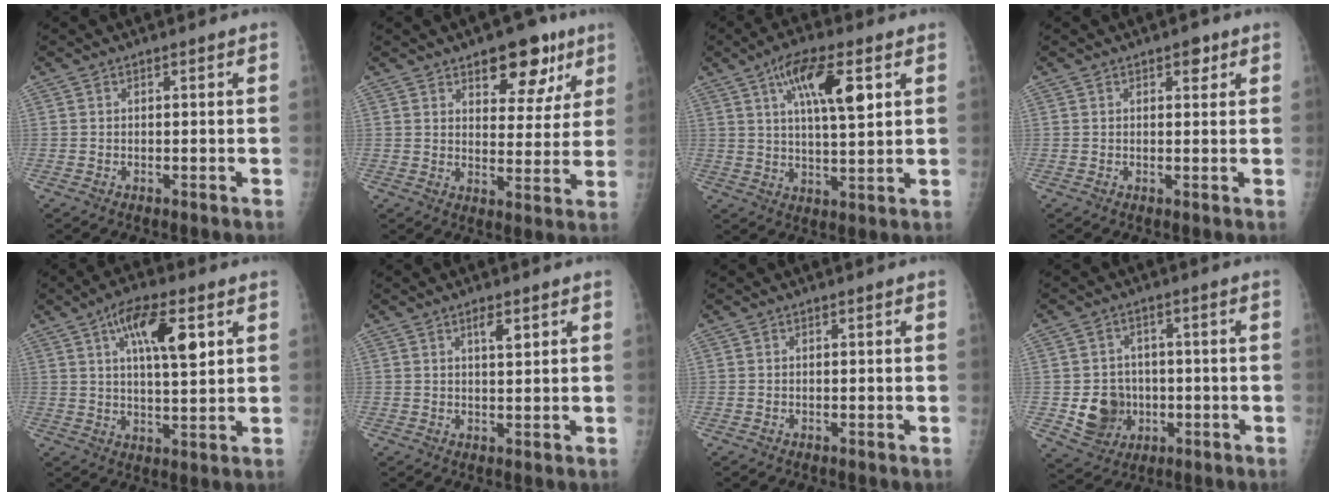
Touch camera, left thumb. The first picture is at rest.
{"total": 11.8, "force": [7.0, 6.1, 7.3], "torque": [-0.048, -0.031, 0.096]}
{"total": 12.0, "force": [4.8, 3.8, 10.4], "torque": [-0.166, -0.010, 0.081]}
{"total": 2.2, "force": [1.2, 1.2, 1.3], "torque": [-0.003, -0.003, 0.014]}
{"total": 11.6, "force": [4.5, 4.0, 9.9], "torque": [-0.150, -0.010, 0.074]}
{"total": 3.0, "force": [1.6, 0.9, 2.4], "torque": [-0.035, -0.008, 0.027]}
{"total": 0.0}
{"total": 8.5, "force": [-1.5, 7.6, 3.5], "torque": [-0.024, 0.005, -0.016]}